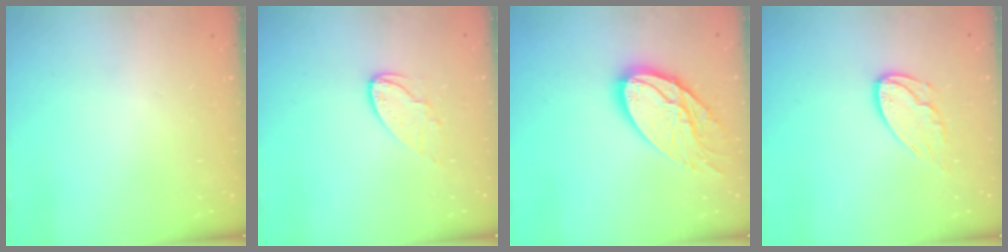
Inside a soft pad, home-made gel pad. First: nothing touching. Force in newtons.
{"total": 7.2, "press": 7.2, "slide": 0.2}
{"total": 17.6, "press": 17.6, "slide": 1.3}
{"total": 9.8, "press": 9.7, "slide": 0.8}